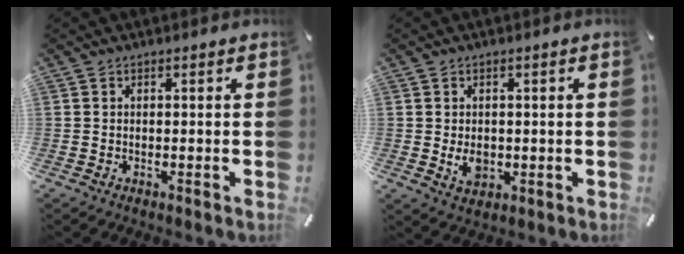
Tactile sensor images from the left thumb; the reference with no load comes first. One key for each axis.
{"total": 5.0, "fx": -0.4, "fy": 4.0, "fz": 3.1, "tx": -0.052, "ty": -0.004, "tz": -0.009}